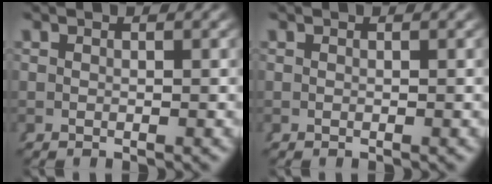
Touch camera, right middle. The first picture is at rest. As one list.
[{"total": 0.0}]